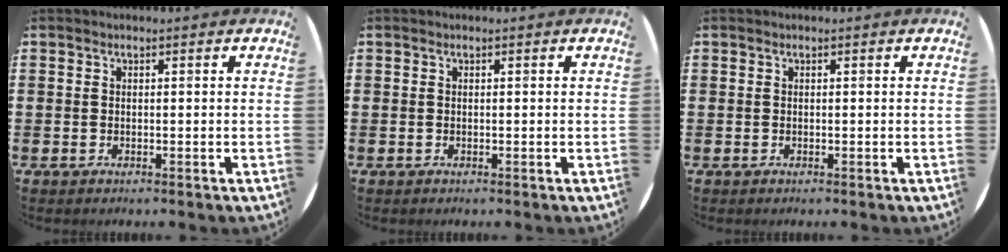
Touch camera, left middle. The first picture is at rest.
{"total": 0.0}
{"total": 0.0}